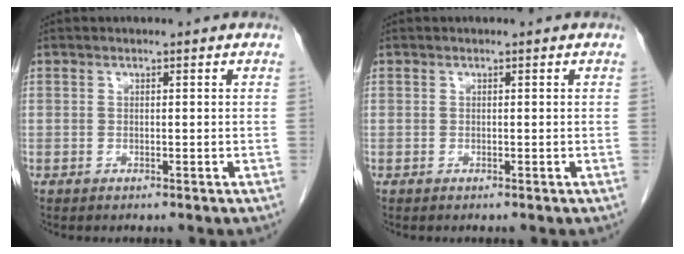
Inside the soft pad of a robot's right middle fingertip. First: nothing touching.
{"total": 0.0}